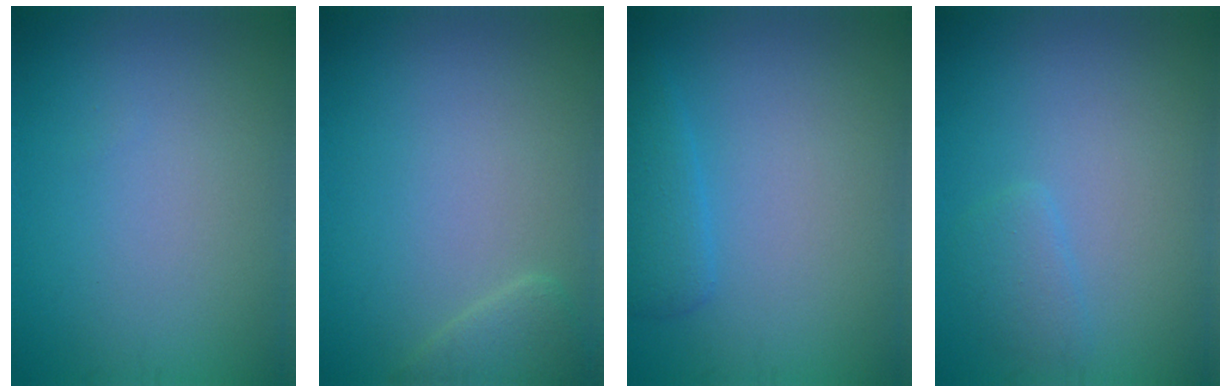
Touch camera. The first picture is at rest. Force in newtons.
{"total": 1.6, "press": 1.6, "slide": 0.2}
{"total": 2.2, "press": 2.2, "slide": 0.0}
{"total": 1.4, "press": 1.4, "slide": 0.2}